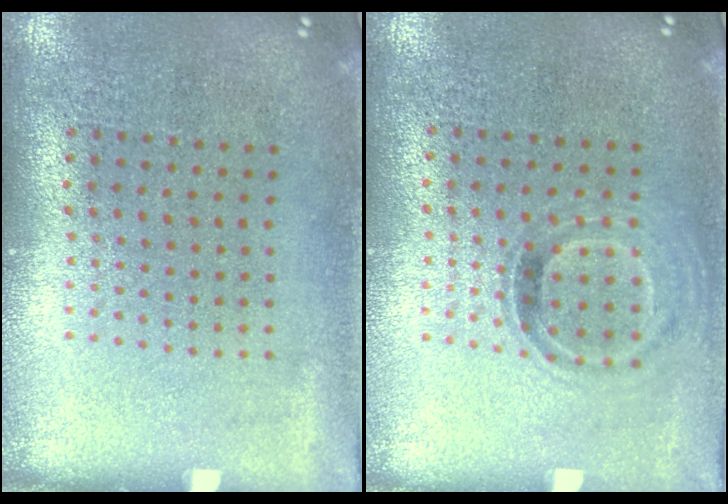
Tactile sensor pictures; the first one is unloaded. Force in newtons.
{"total": 0.9, "press": 0.8, "slide": 0.3}